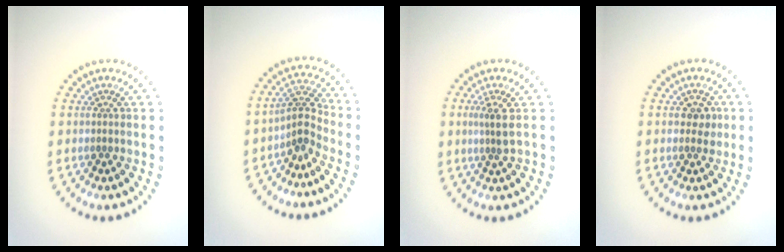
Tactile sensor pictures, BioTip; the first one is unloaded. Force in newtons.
{"total": 2.6, "press": 1.9, "slide": 1.7}
{"total": 2.1, "press": 1.6, "slide": 1.3}
{"total": 1.6, "press": 1.6, "slide": 0.3}